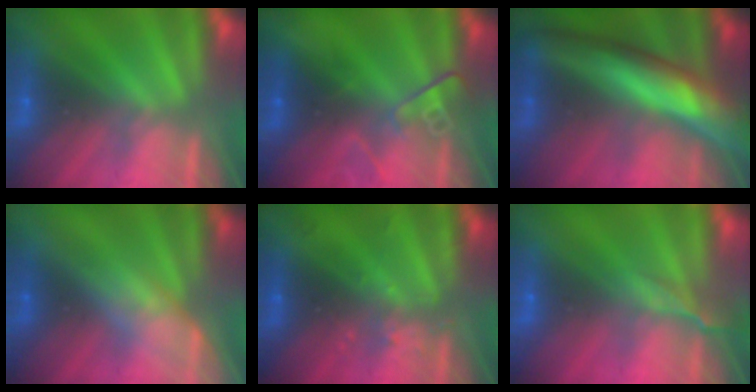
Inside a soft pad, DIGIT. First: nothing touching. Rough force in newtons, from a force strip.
{"total": 2.5}
{"total": 9.3}
{"total": 2.8}
{"total": 2.5}
{"total": 2.5}